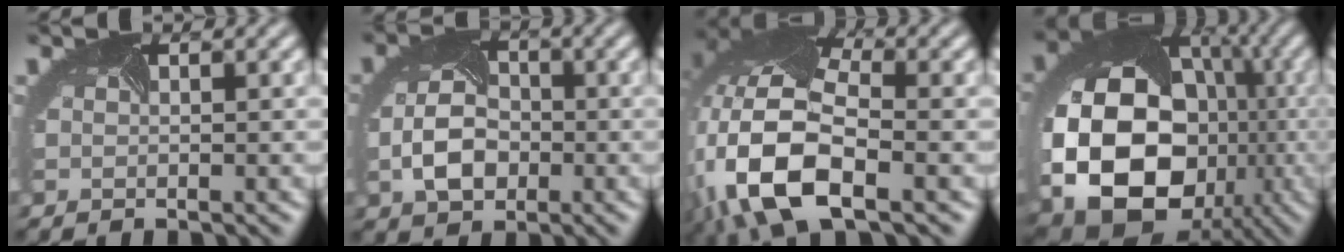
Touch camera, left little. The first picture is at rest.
{"total": 4.7, "force": [-1.0, 3.3, 3.3], "torque": [-0.076, -0.009, -0.015]}
{"total": 13.2, "force": [-3.7, 6.5, 10.9], "torque": [-0.246, -0.009, -0.070]}
{"total": 18.5, "force": [-3.2, 14.2, 11.5], "torque": [-0.234, -0.048, -0.035]}